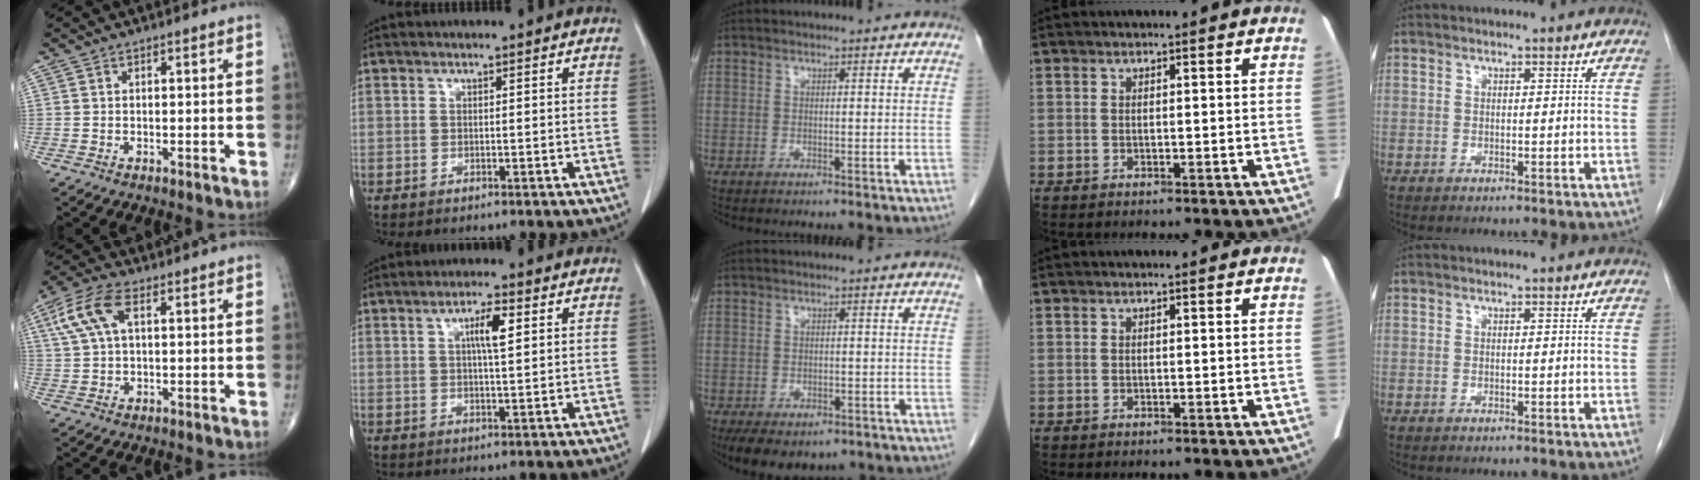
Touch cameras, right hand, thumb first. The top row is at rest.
{"thumb": {"total": 8.5, "force": [2.7, 4.1, 7.0], "torque": [-0.160, 0.021, 0.052]}, "index": {"total": 4.3, "force": [1.4, 0.5, 4.0], "torque": [-0.071, 0.001, 0.023]}, "middle": {"total": 8.6, "force": [-5.9, 4.5, 4.3], "torque": [-0.068, -0.005, -0.081]}}